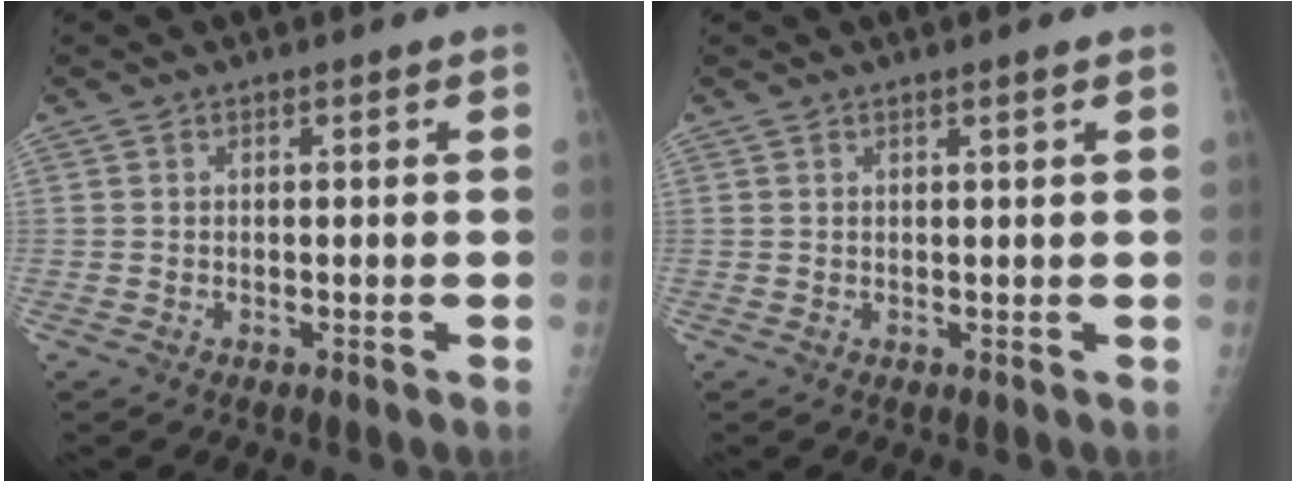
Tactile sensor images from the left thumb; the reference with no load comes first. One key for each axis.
{"total": 1.0, "fx": 0.5, "fy": -0.2, "fz": 0.8, "tx": -0.017, "ty": -0.003, "tz": 0.011}